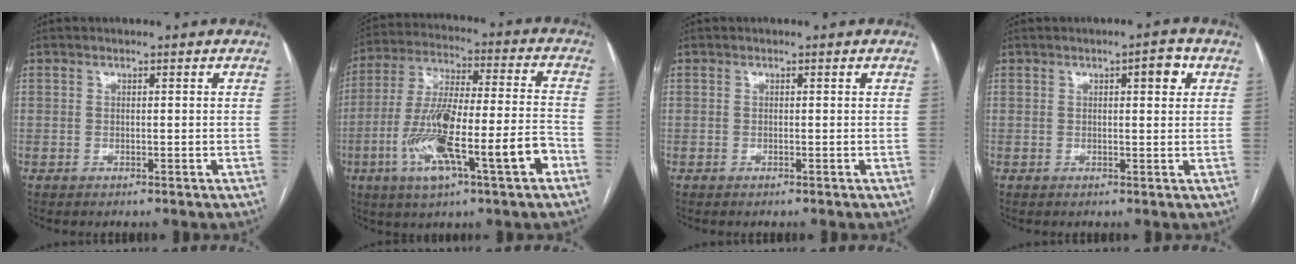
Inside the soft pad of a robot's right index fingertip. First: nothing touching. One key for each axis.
{"total": 17.5, "fx": -6.6, "fy": 2.1, "fz": 16.1, "tx": -0.302, "ty": 0.002, "tz": -0.106}
{"total": 0.0}
{"total": 3.2, "fx": 1.2, "fy": 0.9, "fz": 2.8, "tx": -0.037, "ty": 0.005, "tz": 0.014}